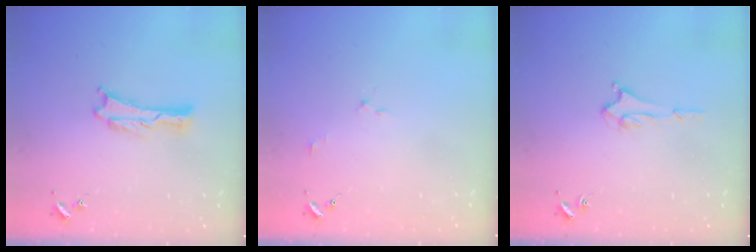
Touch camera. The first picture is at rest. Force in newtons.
{"total": 2.2, "press": 2.2, "slide": 0.2}
{"total": 1.7, "press": 1.6, "slide": 0.4}